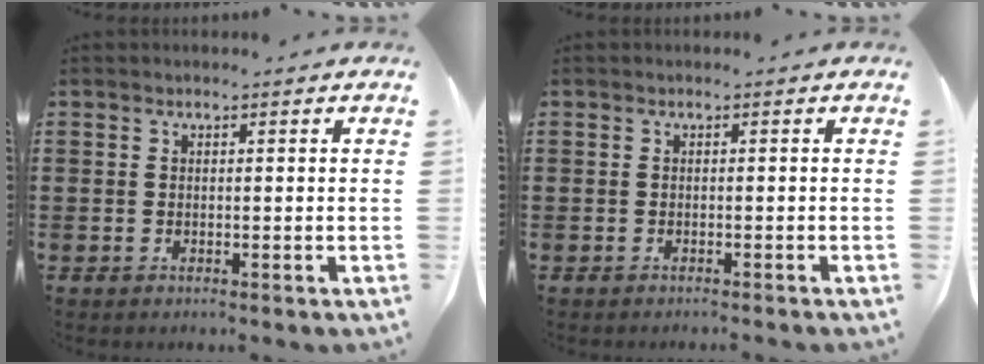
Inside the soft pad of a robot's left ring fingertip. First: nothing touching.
{"total": 0.6, "force": [-0.5, -0.1, 0.3], "torque": [-0.006, -0.002, -0.011]}